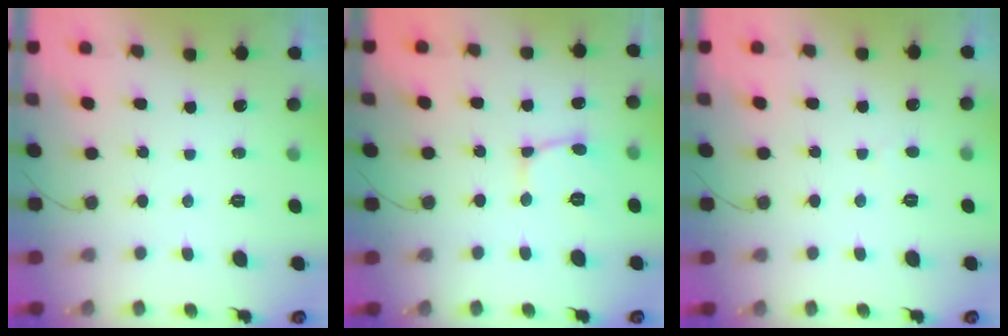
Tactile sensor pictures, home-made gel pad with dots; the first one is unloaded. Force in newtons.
{"total": 2.7, "press": 2.7, "slide": 0.2}
{"total": 1.6, "press": 1.6, "slide": 0.1}